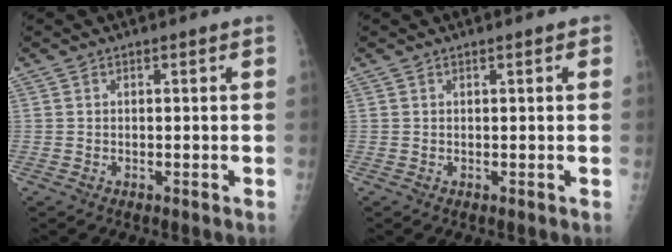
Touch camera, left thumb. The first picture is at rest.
{"total": 0.8, "force": [0.5, 0.3, 0.6], "torque": [-0.008, 0.001, 0.004]}